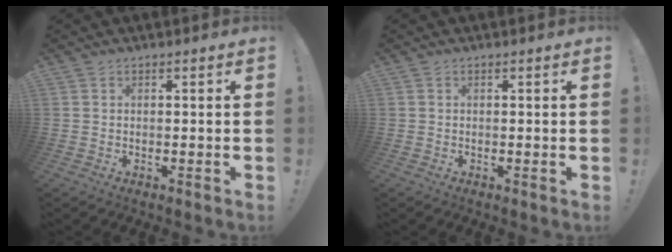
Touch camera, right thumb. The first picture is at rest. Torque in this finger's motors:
{"motor_torque": [-0.12, -0.20, -0.10, 0.12, 0.00]}